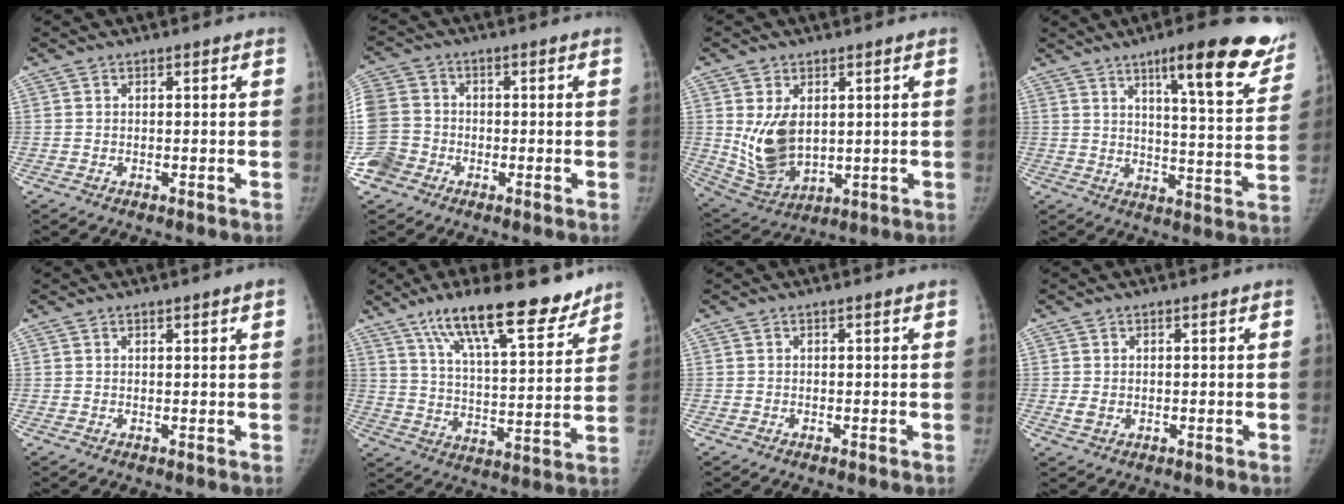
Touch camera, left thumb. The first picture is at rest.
{"total": 12.8, "force": [-3.0, 11.3, 5.3], "torque": [-0.143, 0.023, -0.056]}
{"total": 11.2, "force": [1.7, 7.5, 8.2], "torque": [-0.130, -0.023, 0.053]}
{"total": 18.9, "force": [12.1, 3.9, 14.0], "torque": [-0.151, -0.057, 0.160]}
{"total": 1.4, "force": [0.9, 0.1, 1.1], "torque": [-0.017, -0.002, 0.013]}
{"total": 19.5, "force": [13.9, 5.4, 12.6], "torque": [-0.172, -0.063, 0.228]}
{"total": 0.0}
{"total": 1.8, "force": [0.0, 1.4, 1.2], "torque": [-0.016, -0.003, 0.005]}